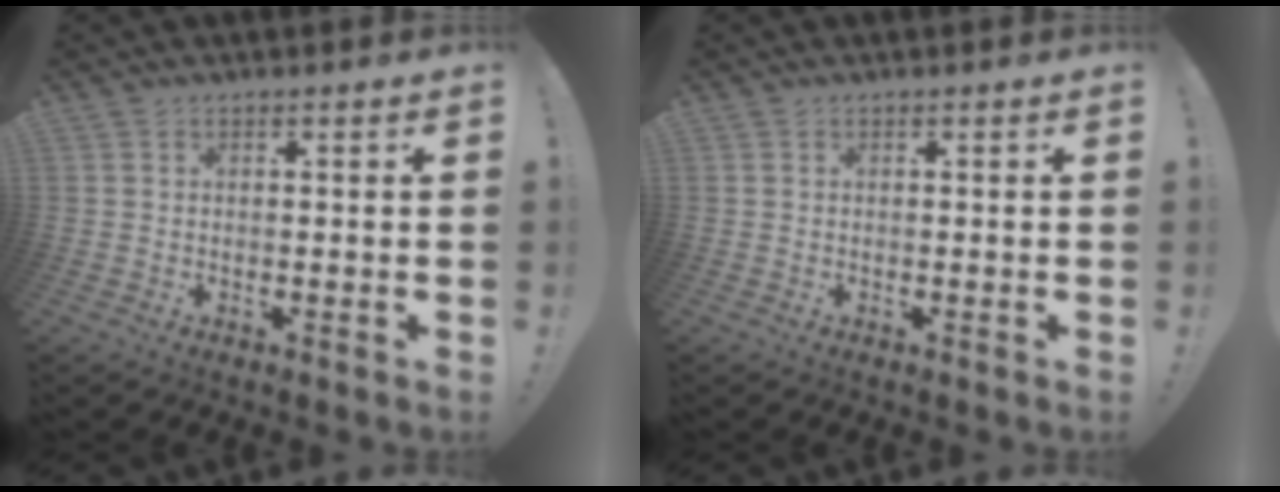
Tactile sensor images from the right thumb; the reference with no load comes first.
{"total": 0.0}